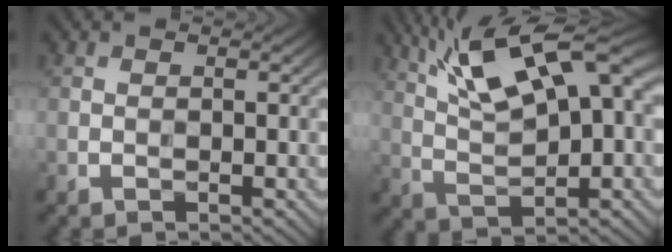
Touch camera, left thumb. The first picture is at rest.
{"total": 15.4, "force": [7.0, 5.3, 12.6], "torque": [-0.233, 0.022, 0.115]}